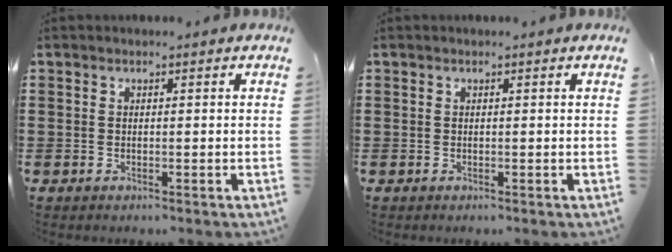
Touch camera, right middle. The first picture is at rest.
{"total": 0.0}